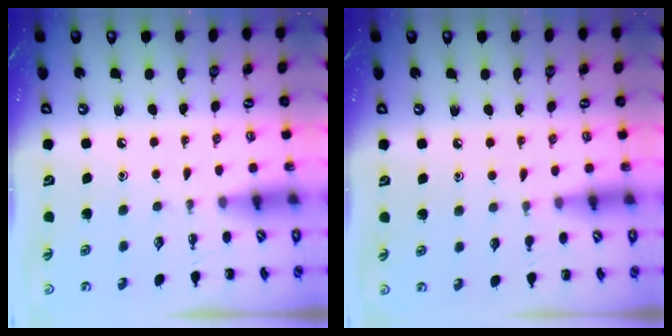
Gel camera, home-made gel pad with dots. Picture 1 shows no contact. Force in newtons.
{"total": 4.4, "press": 4.1, "slide": 1.6}